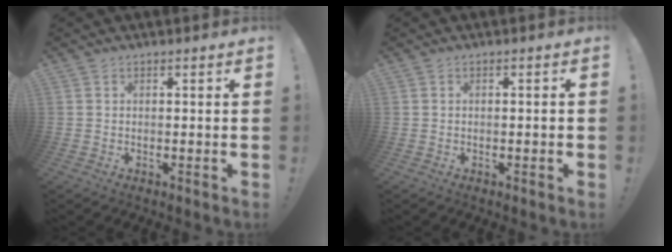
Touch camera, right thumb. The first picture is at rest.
{"total": 0.9, "force": [-0.4, 0.0, 0.7], "torque": [-0.013, 0.001, -0.007]}